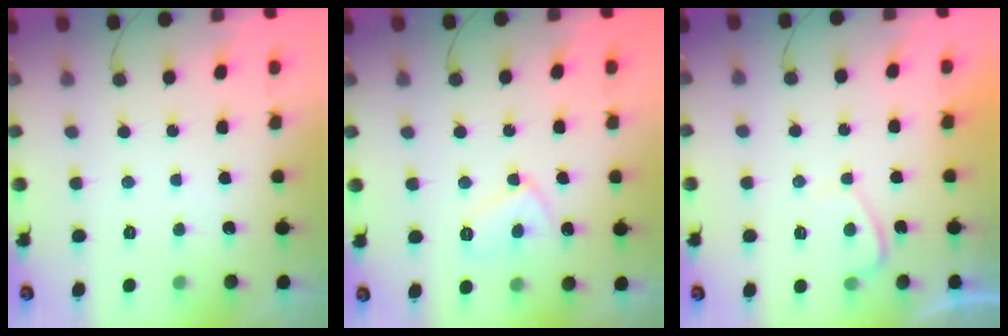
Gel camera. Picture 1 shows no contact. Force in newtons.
{"total": 7.2, "press": 7.2, "slide": 0.7}
{"total": 0.9, "press": 0.7, "slide": 0.5}